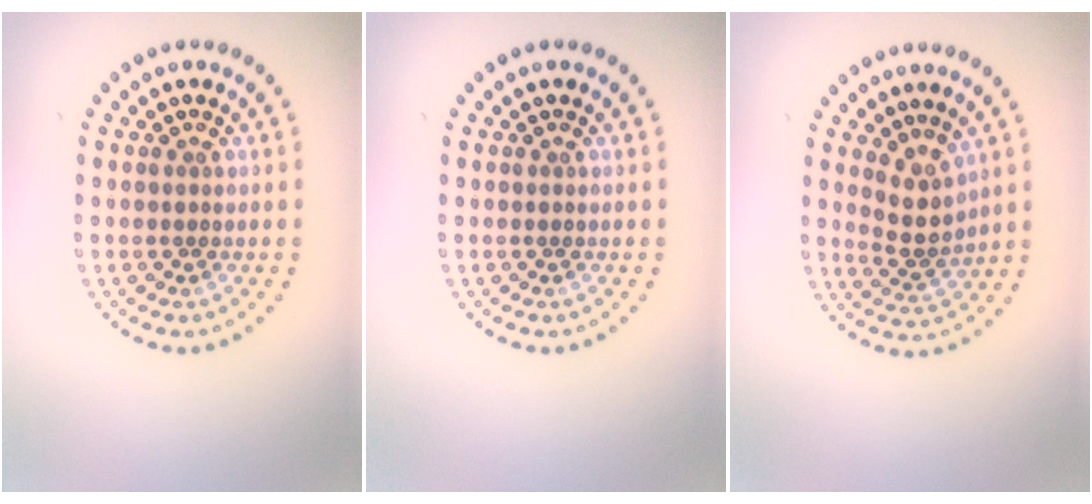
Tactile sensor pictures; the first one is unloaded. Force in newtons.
{"total": 0.0}
{"total": 2.8, "press": 2.0, "slide": 2.0}